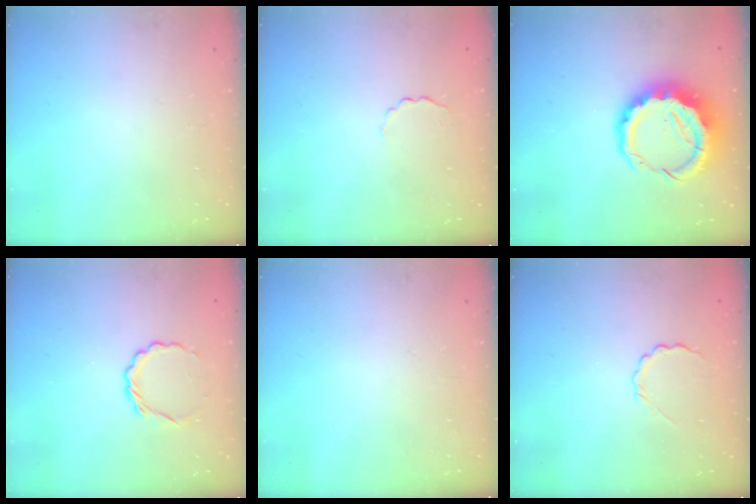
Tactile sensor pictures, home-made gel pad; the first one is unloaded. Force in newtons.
{"total": 2.0, "press": 1.9, "slide": 0.5}
{"total": 11.4, "press": 11.0, "slide": 2.8}
{"total": 4.2, "press": 4.0, "slide": 1.3}
{"total": 0.0}
{"total": 3.8, "press": 3.6, "slide": 1.1}